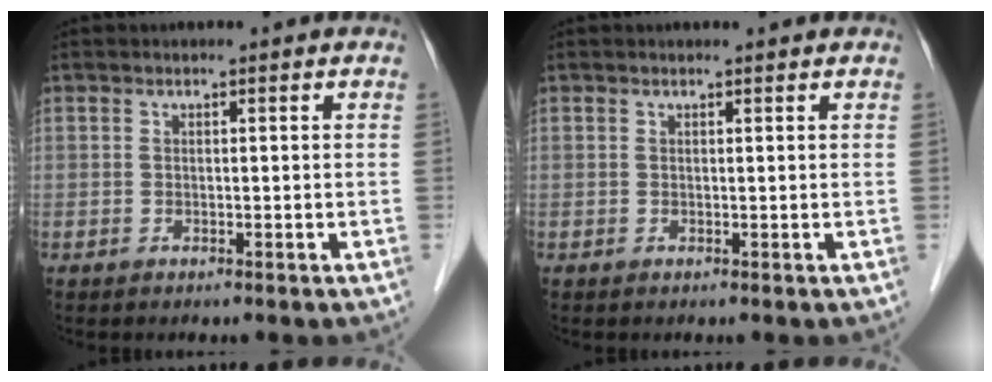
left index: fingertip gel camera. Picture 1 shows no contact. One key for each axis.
{"total": 1.0, "fx": 0.9, "fy": 0.0, "fz": 0.2, "tx": -0.009, "ty": 0.004, "tz": 0.013}